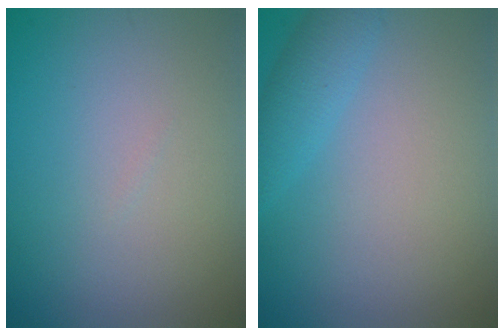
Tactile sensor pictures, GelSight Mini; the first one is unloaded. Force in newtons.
{"total": 2.6, "press": 2.6, "slide": 0.2}